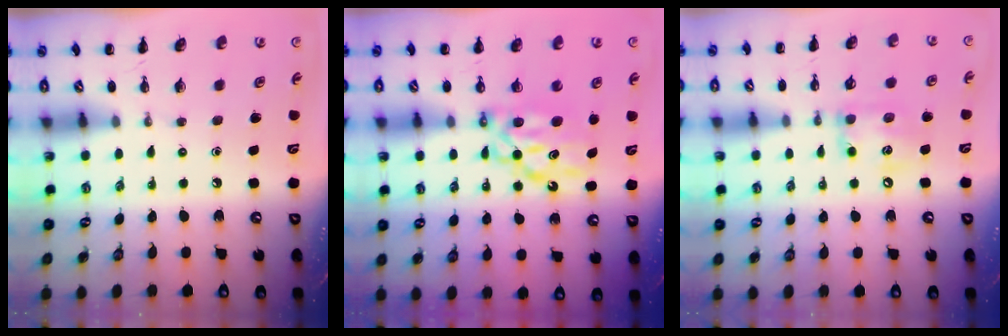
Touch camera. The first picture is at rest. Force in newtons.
{"total": 8.0, "press": 7.9, "slide": 1.1}
{"total": 11.5, "press": 11.4, "slide": 1.8}